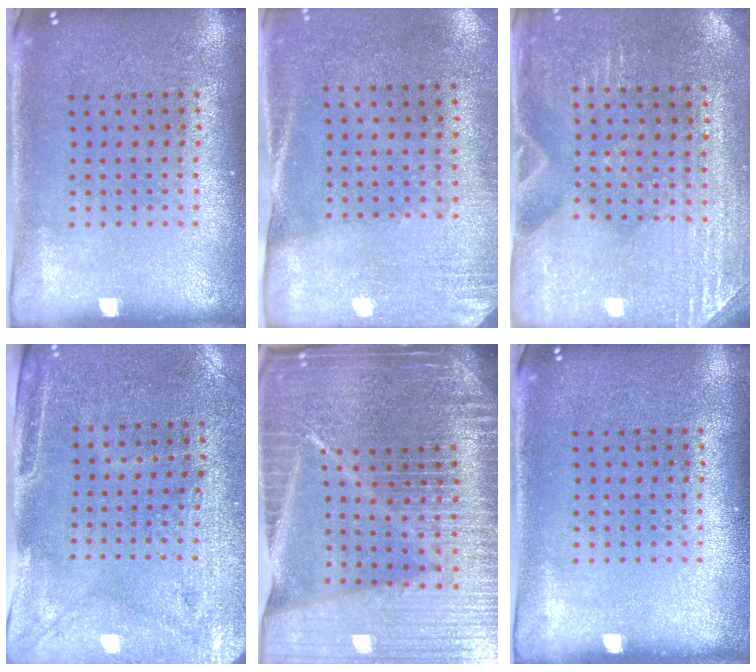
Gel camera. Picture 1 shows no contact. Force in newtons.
{"total": 2.6, "press": 2.3, "slide": 1.3}
{"total": 3.0, "press": 2.9, "slide": 0.3}
{"total": 3.0, "press": 2.5, "slide": 1.5}
{"total": 7.1, "press": 6.0, "slide": 3.7}
{"total": 0.0}